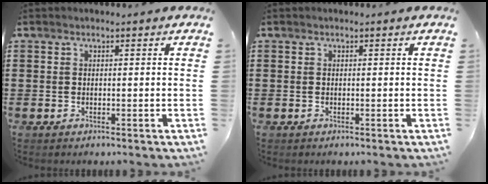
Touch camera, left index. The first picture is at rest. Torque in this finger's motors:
{"motor_torque": [0.00, -0.10, 0.00, 0.00]}